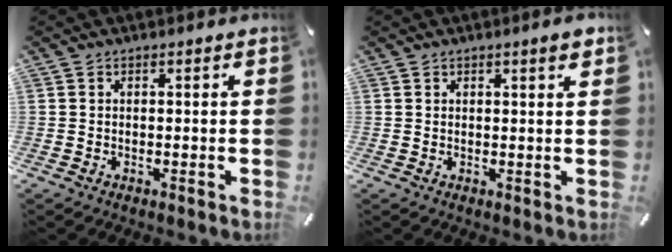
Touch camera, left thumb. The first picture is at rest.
{"total": 2.1, "force": [1.3, 0.4, 1.7], "torque": [-0.026, 0.001, 0.019]}